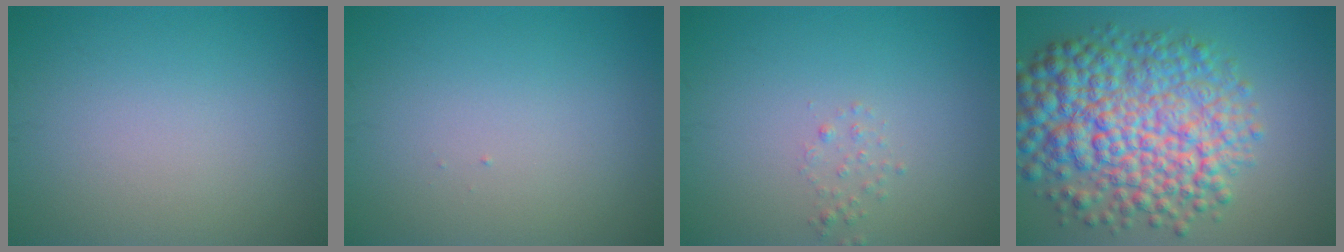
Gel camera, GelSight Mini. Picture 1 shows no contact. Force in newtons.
{"total": 0.0}
{"total": 0.8, "press": 0.8, "slide": 0.1}
{"total": 10.7, "press": 10.7, "slide": 0.2}